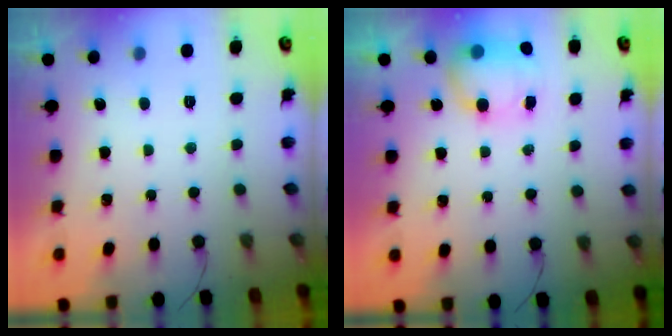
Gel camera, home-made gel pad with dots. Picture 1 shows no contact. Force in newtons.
{"total": 7.6, "press": 7.5, "slide": 0.8}